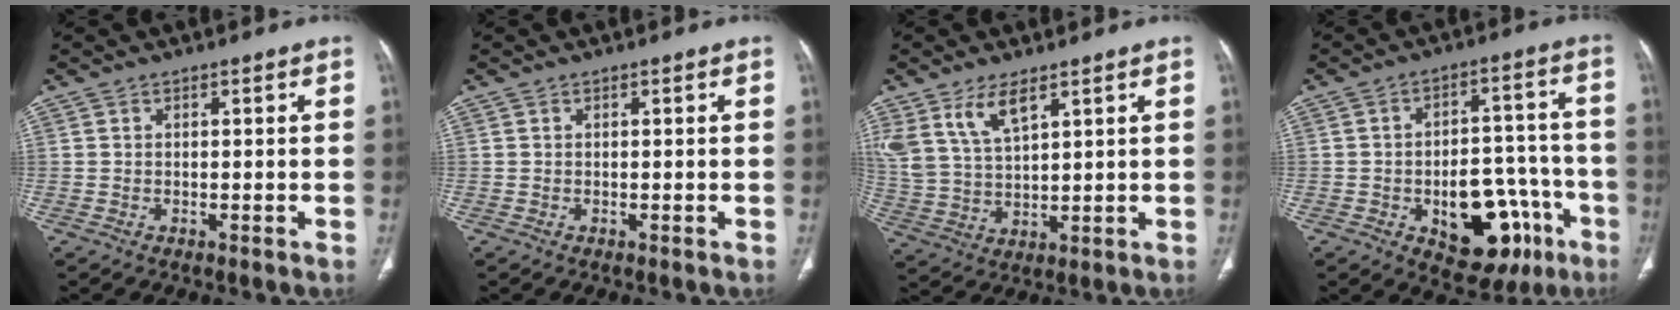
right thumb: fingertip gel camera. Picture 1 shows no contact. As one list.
[{"total": 0.0}, {"total": 8.8, "force": [5.4, 3.6, 6.0], "torque": [-0.120, -0.019, 0.120]}, {"total": 17.3, "force": [-7.0, 9.9, 12.4], "torque": [-0.126, 0.048, -0.081]}]